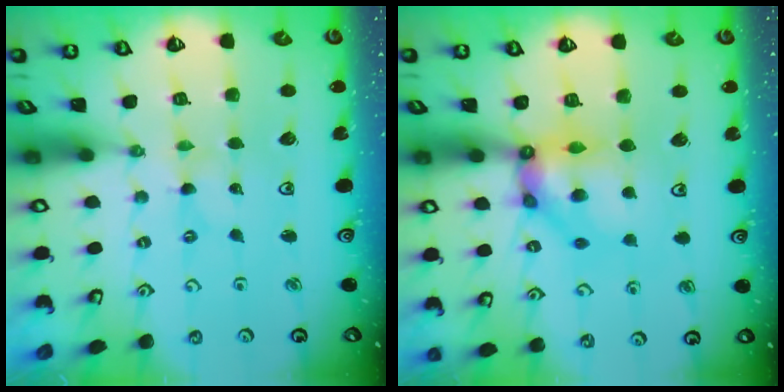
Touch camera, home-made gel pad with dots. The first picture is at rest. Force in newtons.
{"total": 11.1, "press": 11.1, "slide": 1.0}